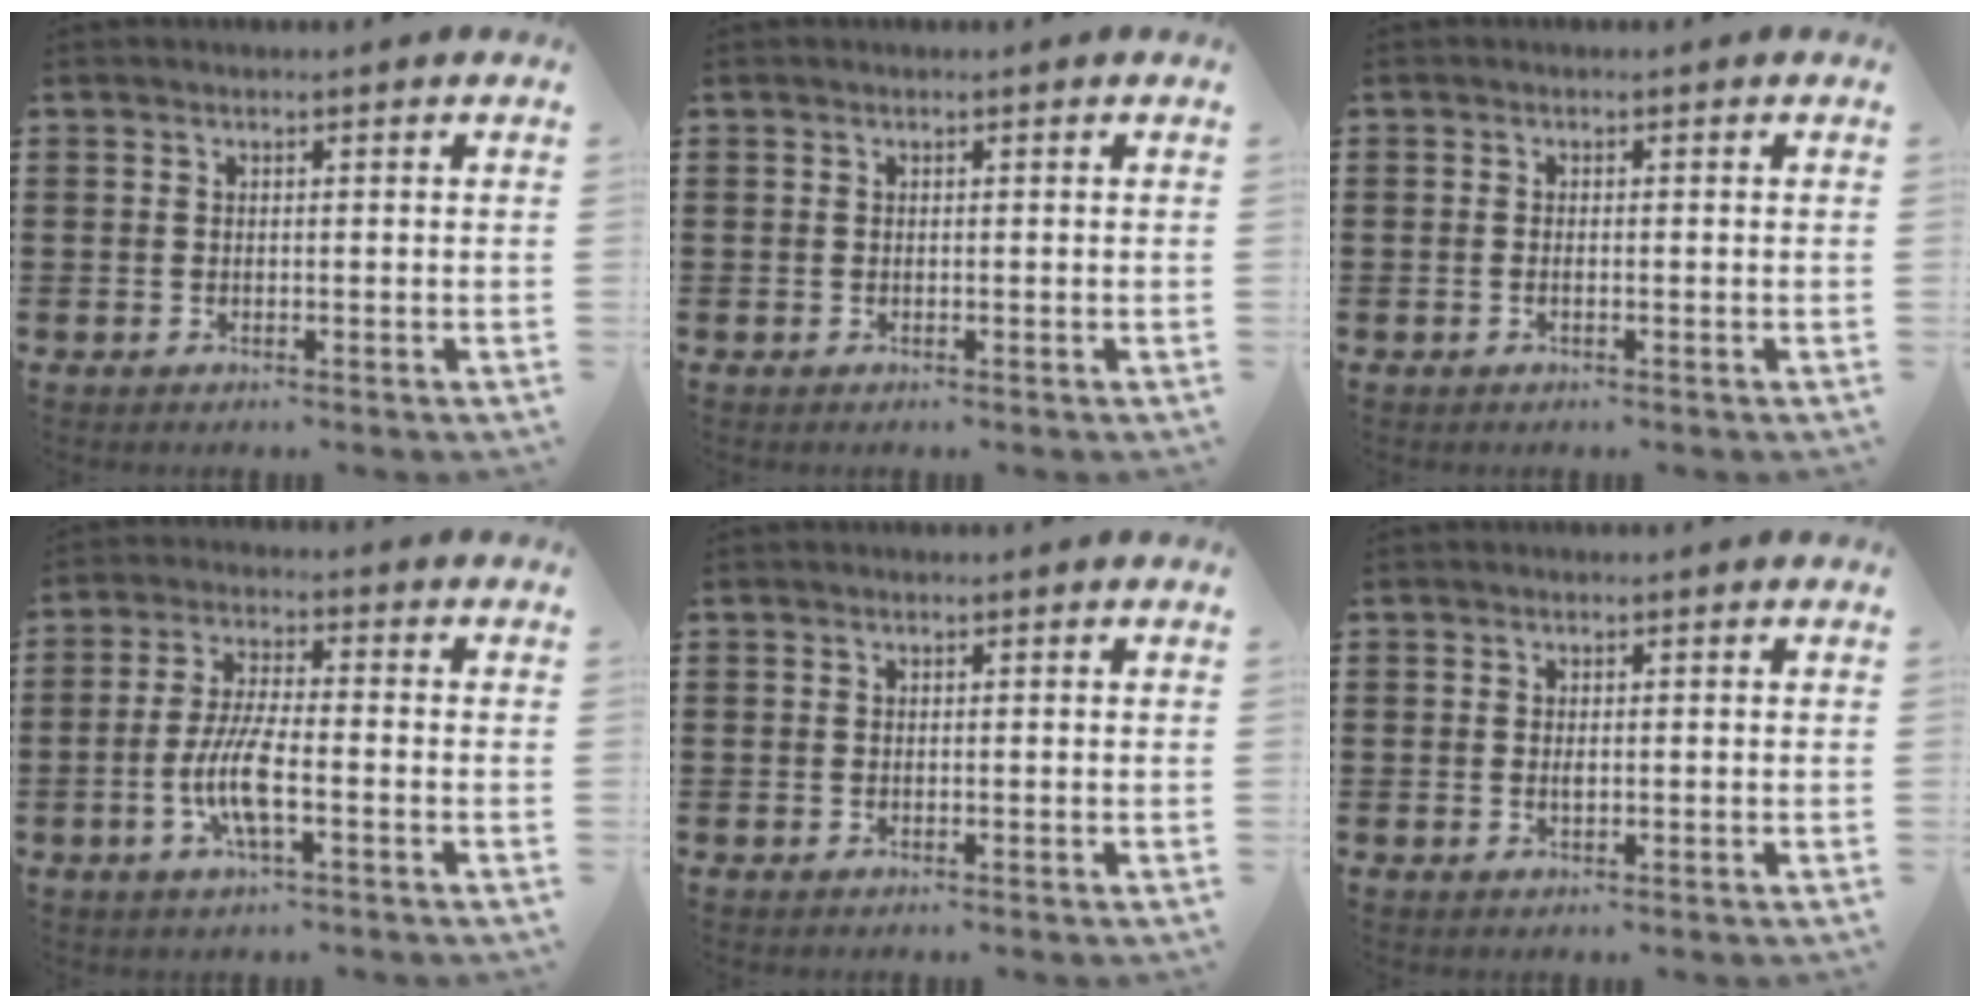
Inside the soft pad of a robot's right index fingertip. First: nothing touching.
{"total": 0.0}
{"total": 0.5, "force": [-0.2, -0.1, 0.5], "torque": [-0.010, -0.006, -0.001]}
{"total": 7.6, "force": [-2.3, 1.8, 7.0], "torque": [-0.158, -0.016, -0.048]}
{"total": 0.0}
{"total": 0.9, "force": [0.1, 0.3, 0.8], "torque": [-0.018, -0.003, 0.003]}